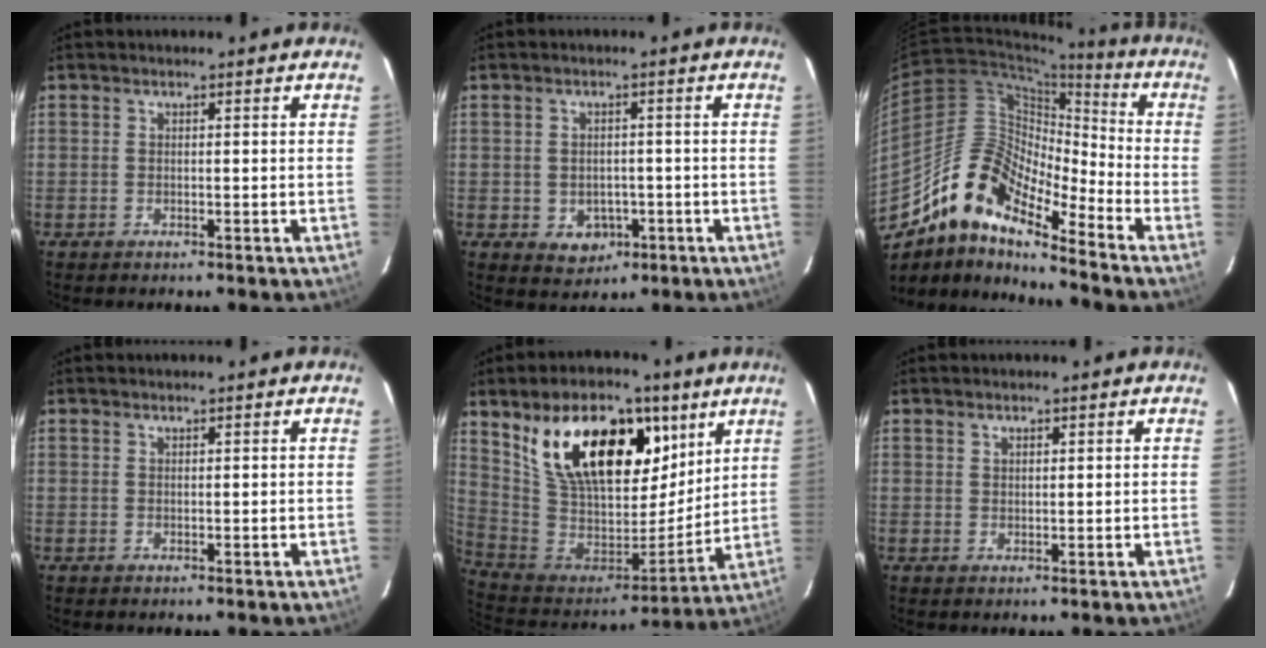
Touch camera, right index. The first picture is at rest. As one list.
[{"total": 5.1, "force": [-1.5, 4.4, 2.1], "torque": [-0.048, 0.006, -0.004]}, {"total": 15.2, "force": [-11.6, 4.1, 8.8], "torque": [-0.143, 0.004, -0.236]}, {"total": 0.0}, {"total": 25.0, "force": [12.4, 13.4, 17.0], "torque": [-0.329, 0.036, 0.231]}, {"total": 1.2, "force": [0.9, 0.6, 0.5], "torque": [-0.005, 0.002, 0.015]}]